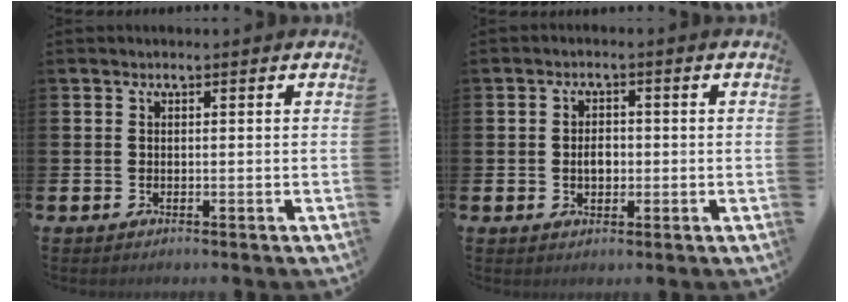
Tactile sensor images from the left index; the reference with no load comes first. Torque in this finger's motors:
{"motor_torque": [0.13, 0.08, 0.06, 0.07]}